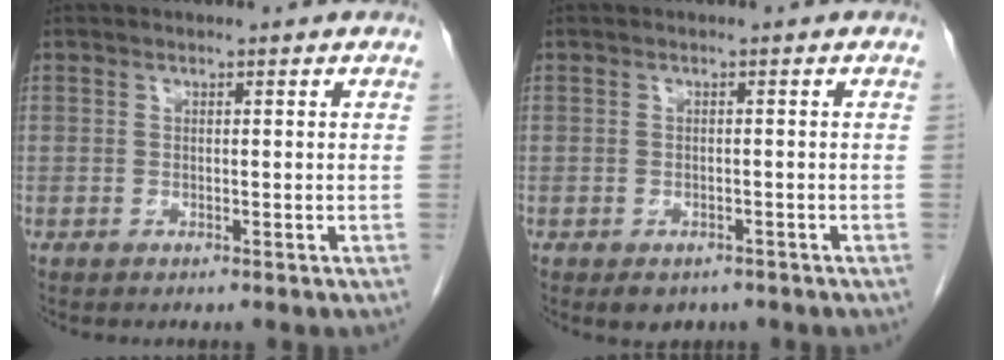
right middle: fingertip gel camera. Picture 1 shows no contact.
{"total": 3.1, "force": [-2.3, 1.9, 1.0], "torque": [-0.009, 0.000, -0.023]}